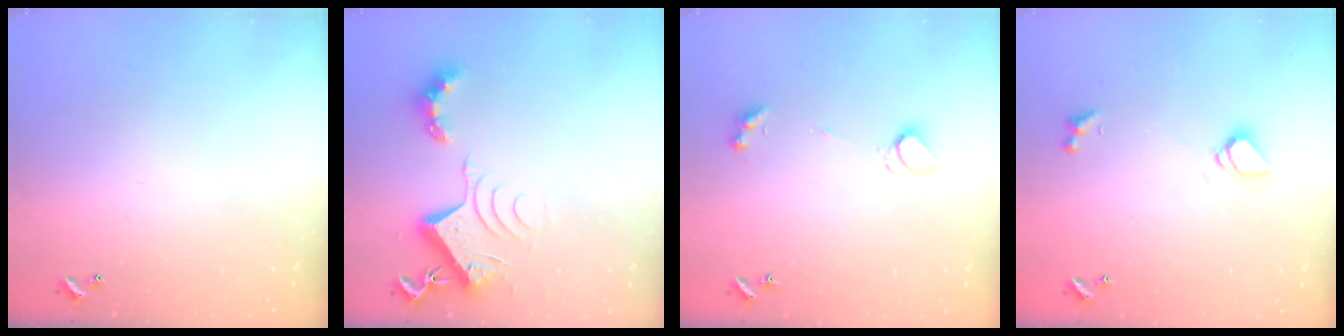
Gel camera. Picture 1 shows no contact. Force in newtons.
{"total": 8.5, "press": 8.5, "slide": 0.9}
{"total": 2.4, "press": 2.3, "slide": 0.6}
{"total": 1.6, "press": 1.6, "slide": 0.5}